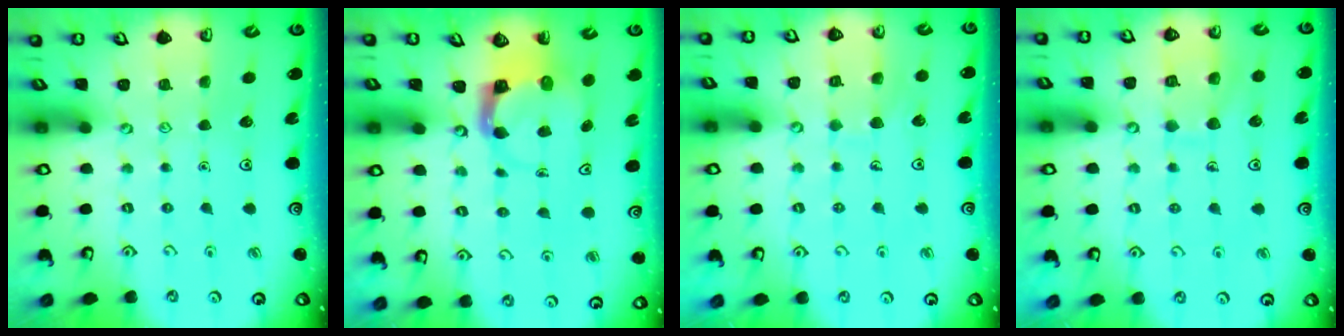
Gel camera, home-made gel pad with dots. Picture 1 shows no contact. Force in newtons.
{"total": 3.7, "press": 3.7, "slide": 0.6}
{"total": 6.3, "press": 6.3, "slide": 0.4}
{"total": 8.6, "press": 8.6, "slide": 0.8}